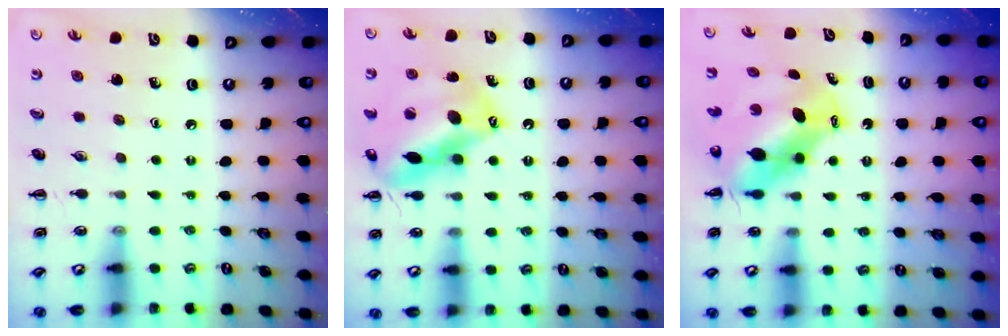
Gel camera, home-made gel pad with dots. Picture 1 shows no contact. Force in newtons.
{"total": 16.9, "press": 16.7, "slide": 3.1}
{"total": 8.5, "press": 8.2, "slide": 1.9}